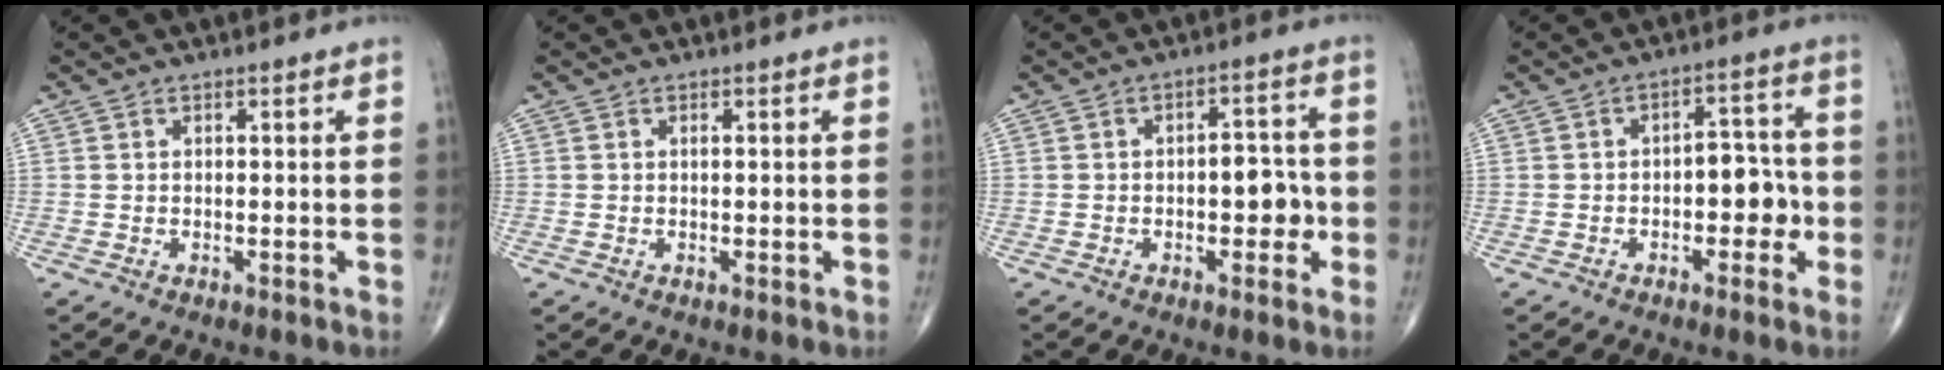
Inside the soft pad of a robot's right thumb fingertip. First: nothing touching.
{"total": 0.6, "force": [0.0, 0.0, 0.6], "torque": [-0.009, -0.002, 0.000]}
{"total": 6.7, "force": [-1.4, 3.6, 5.5], "torque": [-0.047, 0.021, -0.022]}
{"total": 7.3, "force": [-1.8, 4.1, 5.8], "torque": [-0.044, 0.028, -0.031]}